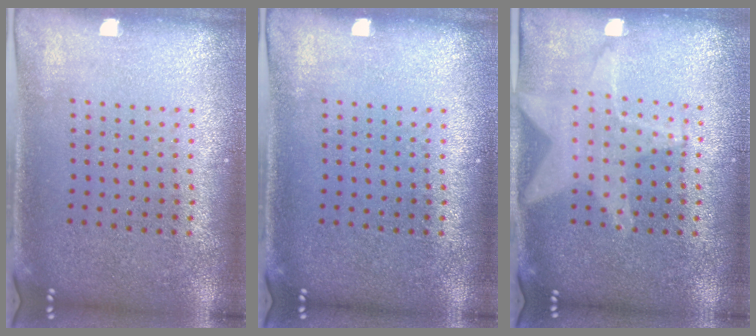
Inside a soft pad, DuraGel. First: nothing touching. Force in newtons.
{"total": 0.0}
{"total": 1.2, "press": 1.2, "slide": 0.2}